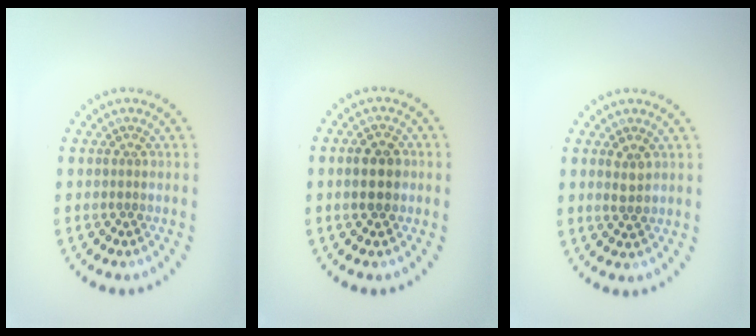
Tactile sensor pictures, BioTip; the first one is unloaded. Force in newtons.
{"total": 2.7, "press": 2.7, "slide": 0.2}
{"total": 1.5, "press": 1.4, "slide": 0.4}